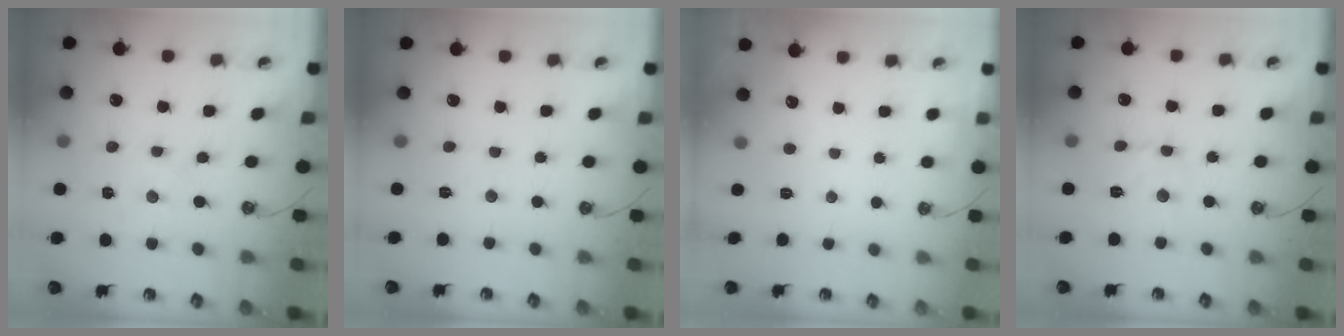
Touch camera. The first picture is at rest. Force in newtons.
{"total": 1.6, "press": 1.5, "slide": 0.4}
{"total": 0.0}
{"total": 4.7, "press": 4.7, "slide": 0.3}